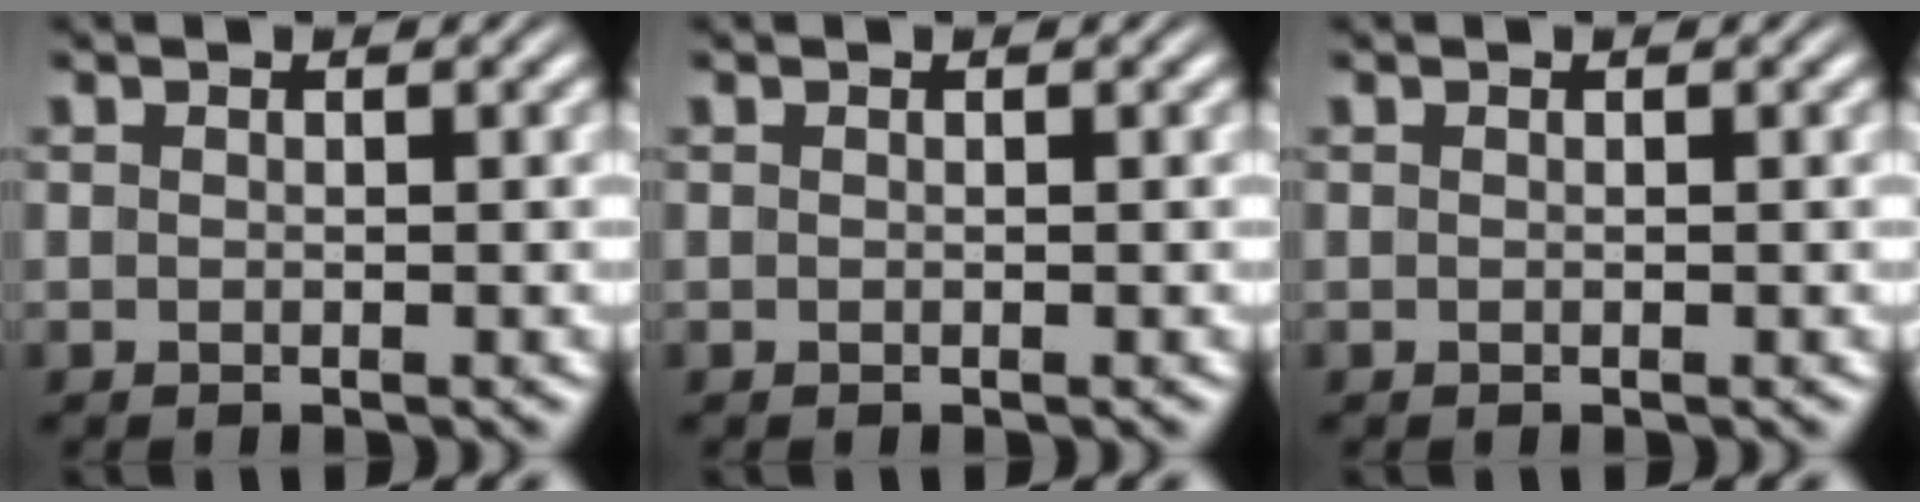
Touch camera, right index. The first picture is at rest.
{"total": 0.0}
{"total": 0.0}